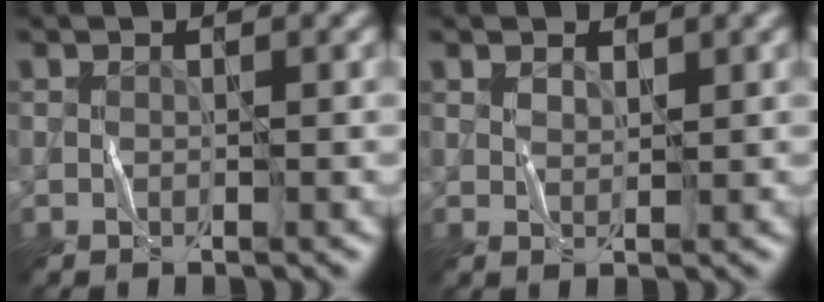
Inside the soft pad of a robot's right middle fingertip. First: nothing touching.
{"total": 0.9, "force": [0.8, 0.4, 0.1], "torque": [-0.002, 0.000, 0.017]}